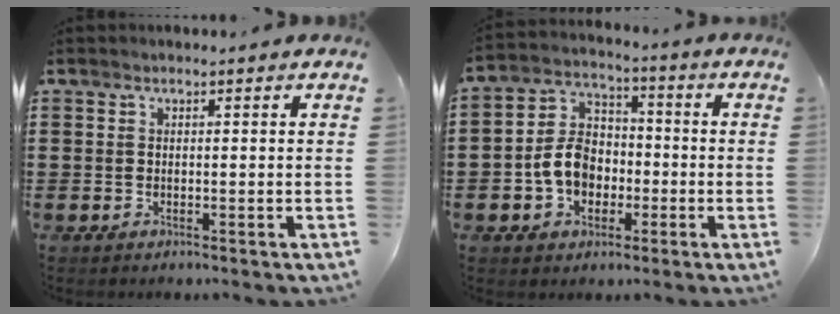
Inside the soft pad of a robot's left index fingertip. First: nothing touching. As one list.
[{"total": 7.6, "force": [-2.0, 5.9, 4.3], "torque": [-0.112, 0.014, -0.042]}]